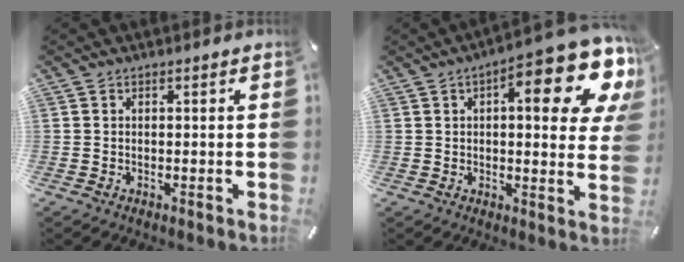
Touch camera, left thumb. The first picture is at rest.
{"total": 18.9, "force": [8.6, 6.6, 15.5], "torque": [-0.193, -0.056, 0.128]}